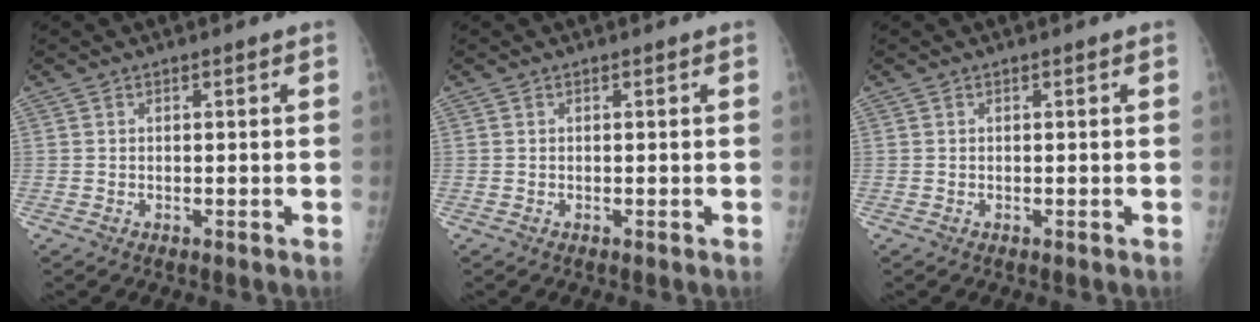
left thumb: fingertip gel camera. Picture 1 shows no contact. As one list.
[{"total": 0.0}, {"total": 0.0}]